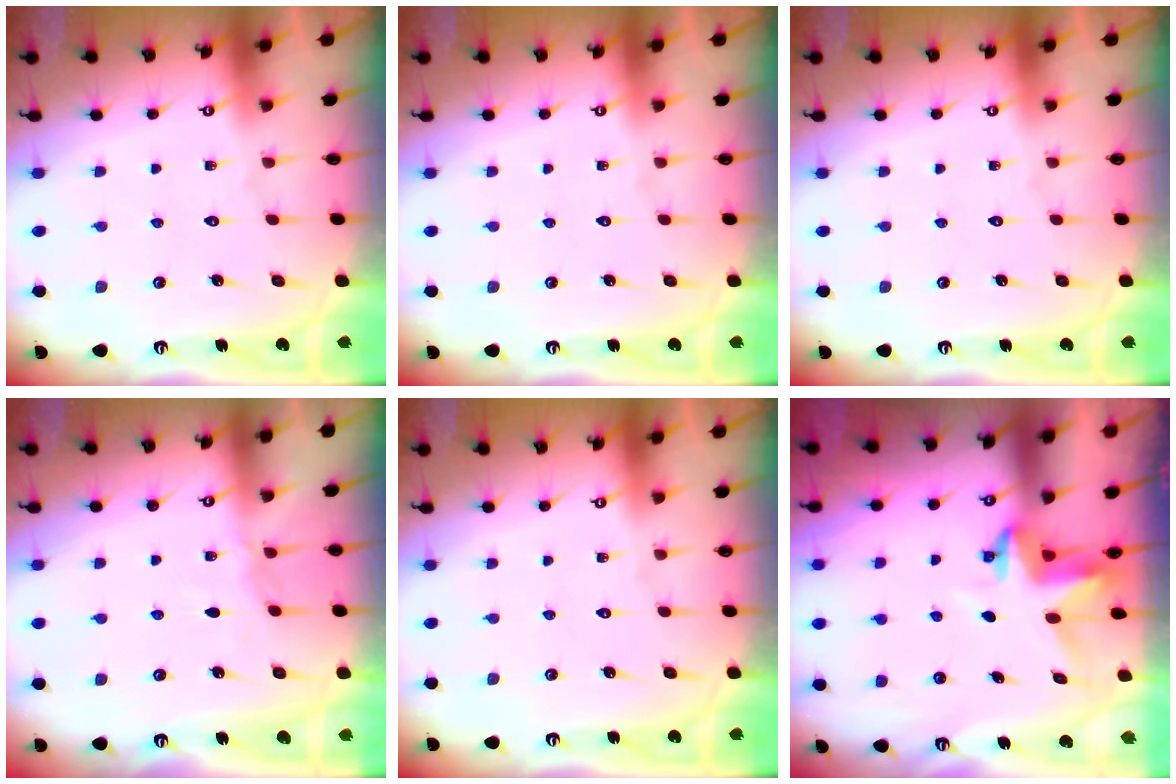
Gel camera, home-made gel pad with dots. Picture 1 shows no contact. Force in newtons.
{"total": 0.0}
{"total": 0.0}
{"total": 3.5, "press": 3.4, "slide": 0.4}
{"total": 0.0}
{"total": 3.7, "press": 3.7, "slide": 0.3}